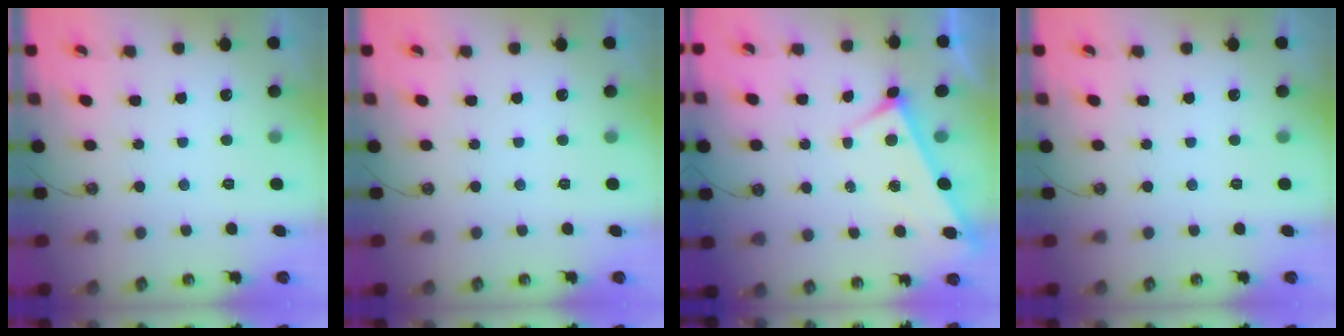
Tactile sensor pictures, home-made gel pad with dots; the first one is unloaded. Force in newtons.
{"total": 0.0}
{"total": 4.6, "press": 4.6, "slide": 0.1}
{"total": 0.0}